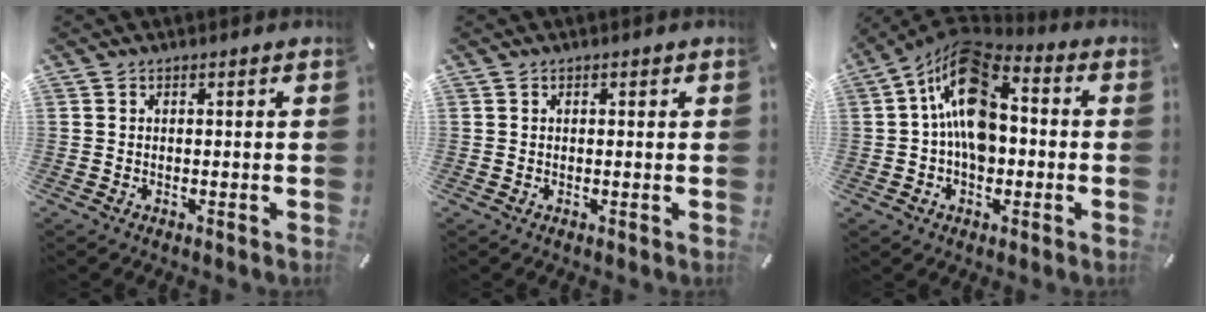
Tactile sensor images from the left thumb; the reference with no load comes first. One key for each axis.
{"total": 0.6, "fx": 0.1, "fy": 0.4, "fz": 0.4, "tx": -0.010, "ty": 0.003, "tz": 0.000}
{"total": 16.1, "fx": 1.7, "fy": 10.7, "fz": 11.9, "tx": -0.209, "ty": -0.008, "tz": 0.030}